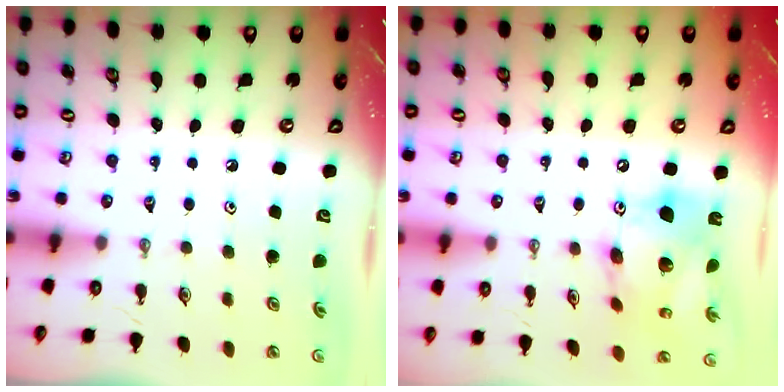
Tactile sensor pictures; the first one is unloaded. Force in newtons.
{"total": 16.8, "press": 16.7, "slide": 2.2}